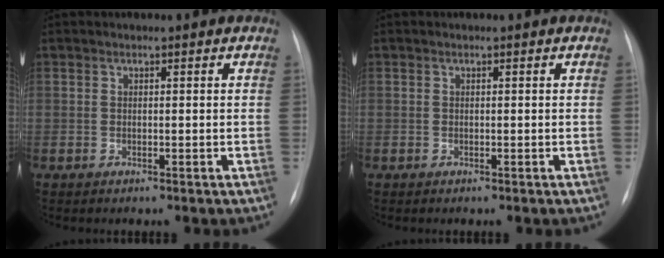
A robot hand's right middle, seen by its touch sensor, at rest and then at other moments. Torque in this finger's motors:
{"motor_torque": [0.12, -0.06, -0.03, -0.06]}